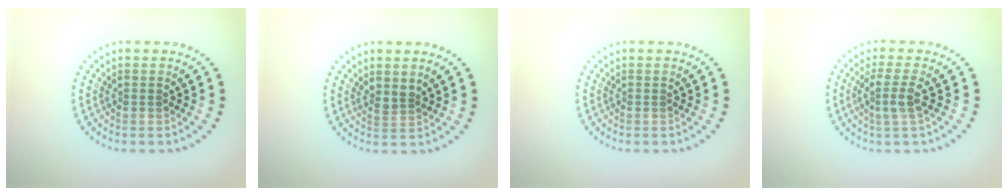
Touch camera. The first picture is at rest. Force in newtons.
{"total": 1.4, "press": 1.1, "slide": 0.8}
{"total": 0.0}
{"total": 2.3, "press": 1.9, "slide": 1.3}